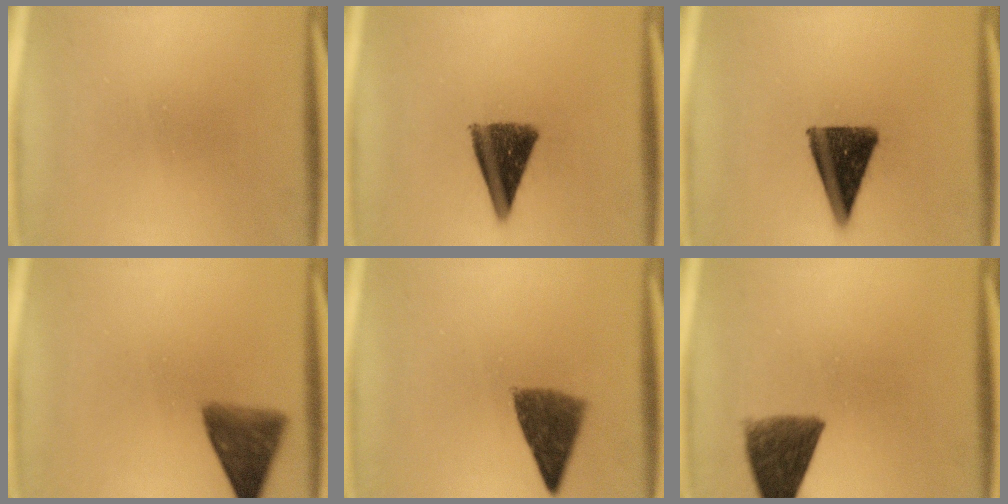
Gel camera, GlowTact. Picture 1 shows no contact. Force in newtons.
{"total": 10.6}
{"total": 12.2}
{"total": 7.0}
{"total": 7.2}
{"total": 8.4}